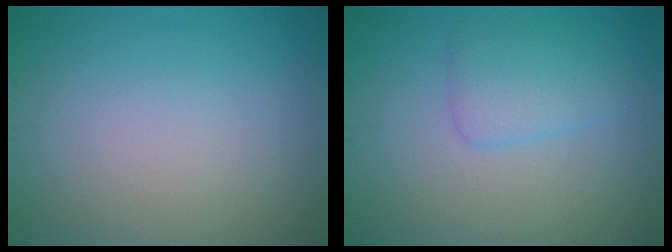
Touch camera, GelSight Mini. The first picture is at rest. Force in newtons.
{"total": 2.5, "press": 2.5, "slide": 0.2}